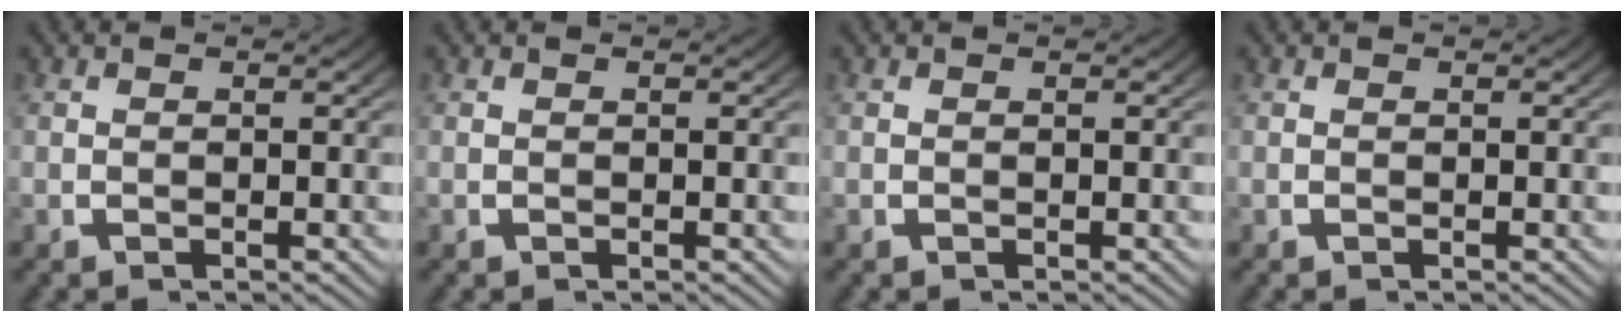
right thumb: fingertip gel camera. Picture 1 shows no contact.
{"total": 0.0}
{"total": 0.0}
{"total": 0.0}